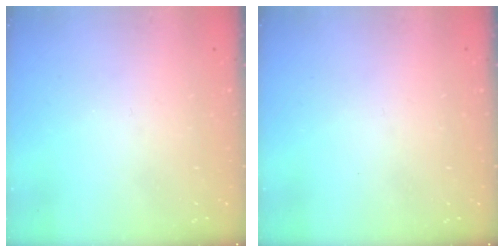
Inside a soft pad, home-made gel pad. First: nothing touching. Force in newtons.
{"total": 0.0}